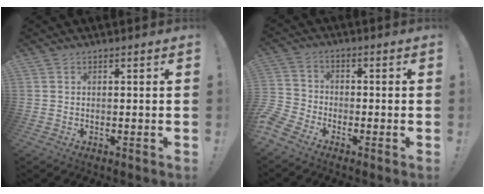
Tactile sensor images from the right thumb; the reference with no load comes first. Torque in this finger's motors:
{"motor_torque": [0.05, -0.05, -0.12, -0.15, 0.01]}